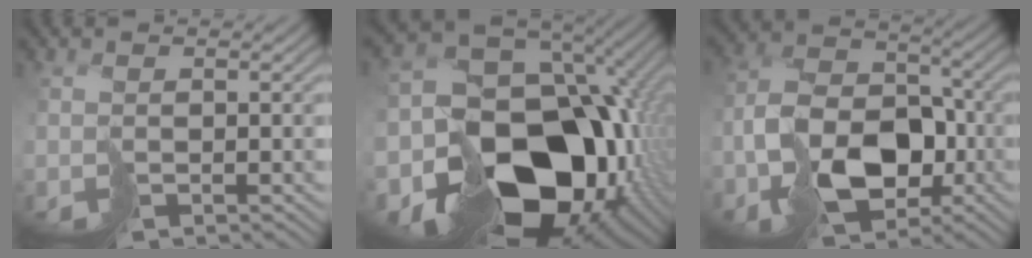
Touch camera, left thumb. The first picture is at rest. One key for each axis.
{"total": 21.5, "fx": -8.0, "fy": 15.2, "fz": 12.9, "tx": -0.247, "ty": -0.034, "tz": -0.100}
{"total": 12.2, "fx": -4.5, "fy": 8.2, "fz": 7.8, "tx": -0.136, "ty": -0.012, "tz": -0.087}